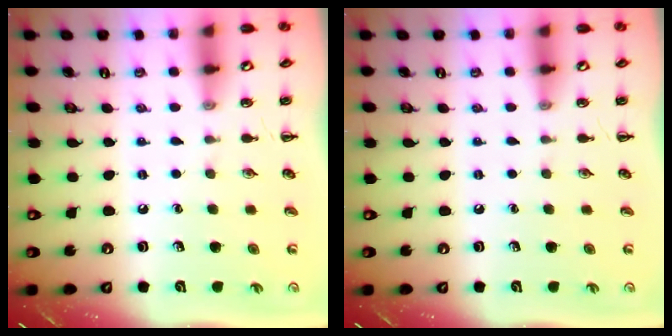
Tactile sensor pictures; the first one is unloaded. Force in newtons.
{"total": 0.0}